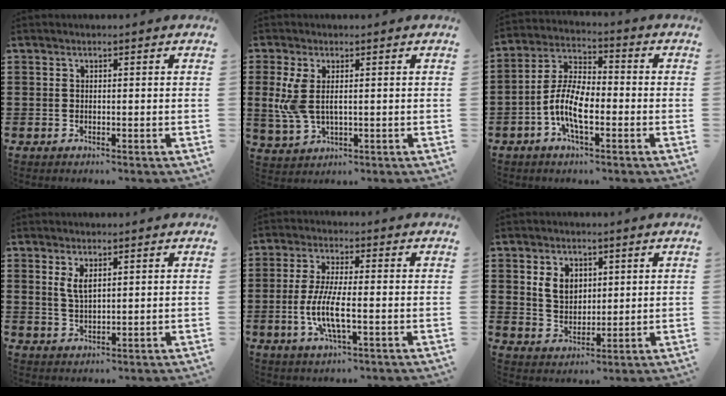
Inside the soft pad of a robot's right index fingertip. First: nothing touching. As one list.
[{"total": 5.5, "force": [0.6, 2.7, 4.7], "torque": [-0.120, -0.002, 0.003]}, {"total": 8.6, "force": [-2.9, 3.3, 7.3], "torque": [-0.178, -0.008, -0.063]}, {"total": 3.0, "force": [1.3, 1.2, 2.4], "torque": [-0.051, 0.004, 0.023]}, {"total": 7.0, "force": [-1.8, 1.5, 6.6], "torque": [-0.147, -0.013, -0.041]}, {"total": 4.9, "force": [1.8, 3.7, 2.7], "torque": [-0.066, 0.013, 0.031]}]